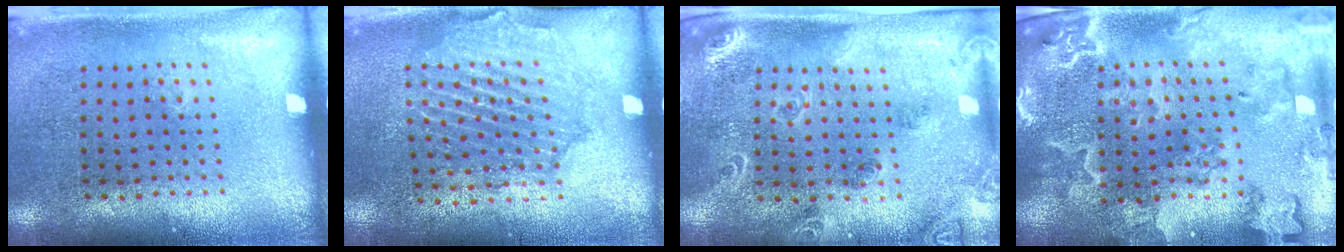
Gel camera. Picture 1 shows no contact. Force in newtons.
{"total": 1.6, "press": 1.6, "slide": 0.2}
{"total": 1.8, "press": 1.7, "slide": 0.4}
{"total": 3.5, "press": 3.1, "slide": 1.7}